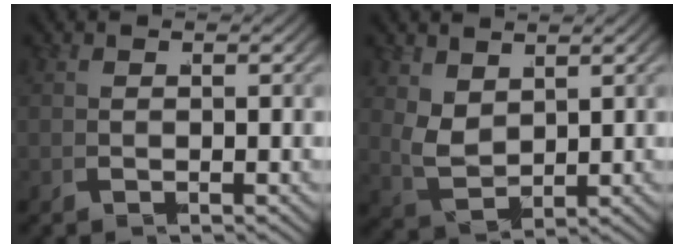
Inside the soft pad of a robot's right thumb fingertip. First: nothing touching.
{"total": 3.6, "force": [1.1, 2.4, 2.5], "torque": [-0.062, -0.018, 0.029]}